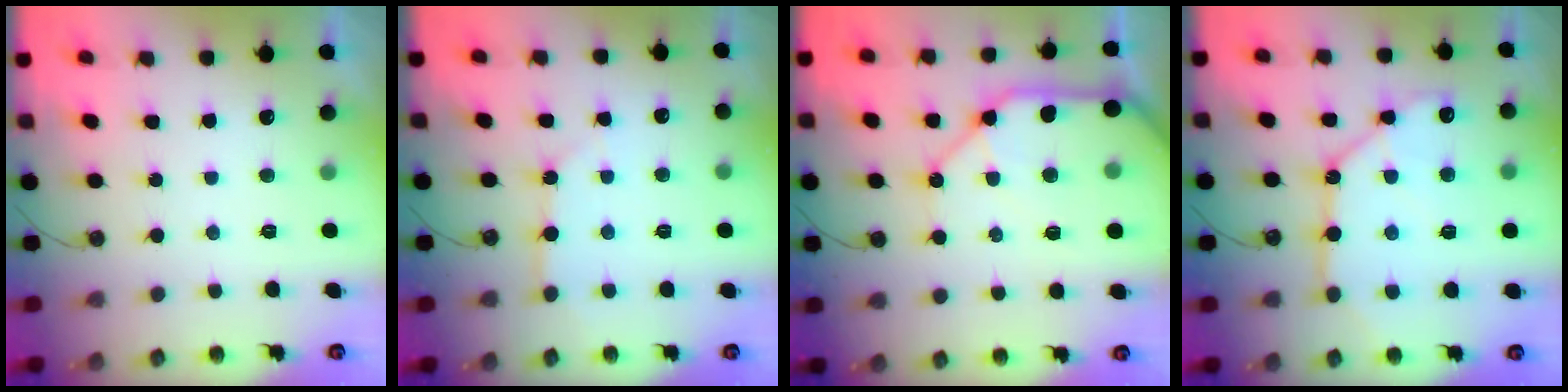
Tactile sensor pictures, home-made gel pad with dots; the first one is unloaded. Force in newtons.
{"total": 2.6, "press": 2.6, "slide": 0.3}
{"total": 18.3, "press": 18.1, "slide": 2.9}
{"total": 11.5, "press": 11.5, "slide": 1.0}